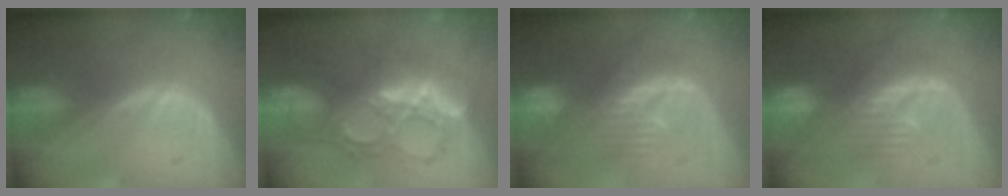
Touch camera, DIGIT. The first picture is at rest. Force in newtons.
{"total": 9.0, "press": 8.8, "slide": 1.8}
{"total": 9.4, "press": 9.0, "slide": 2.7}
{"total": 9.4, "press": 9.0, "slide": 2.7}